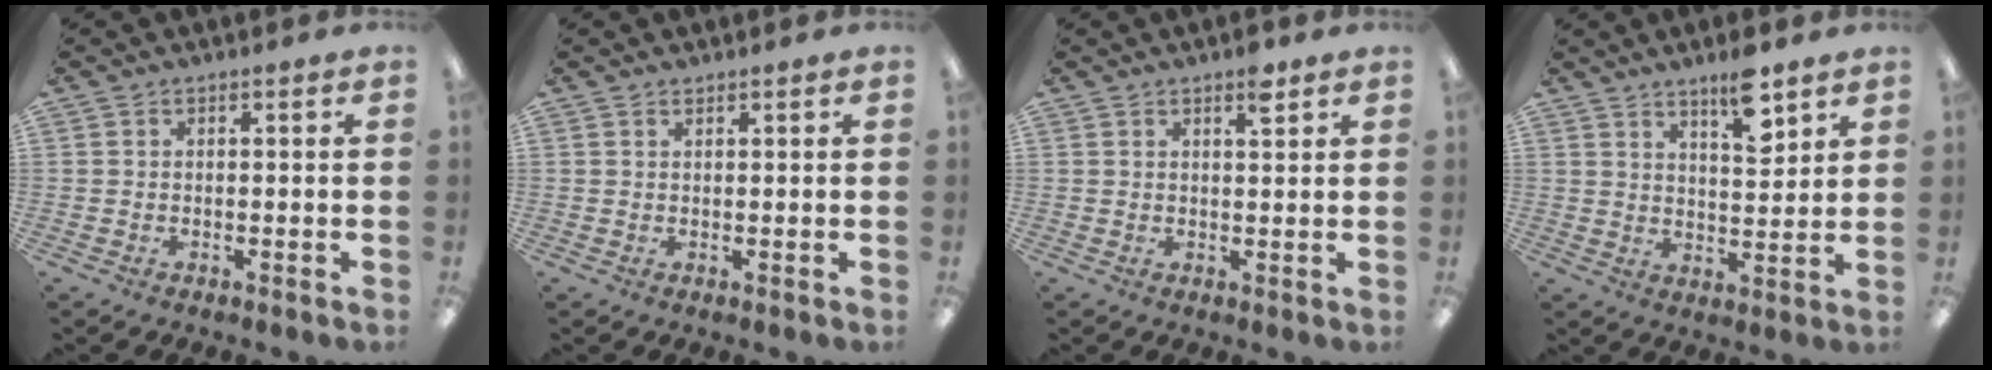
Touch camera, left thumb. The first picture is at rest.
{"total": 0.7, "force": [0.6, 0.2, 0.2], "torque": [-0.006, 0.001, 0.011]}
{"total": 3.6, "force": [2.5, 1.1, 2.4], "torque": [-0.030, -0.009, 0.038]}
{"total": 8.4, "force": [6.4, 2.3, 5.0], "torque": [-0.065, -0.043, 0.105]}